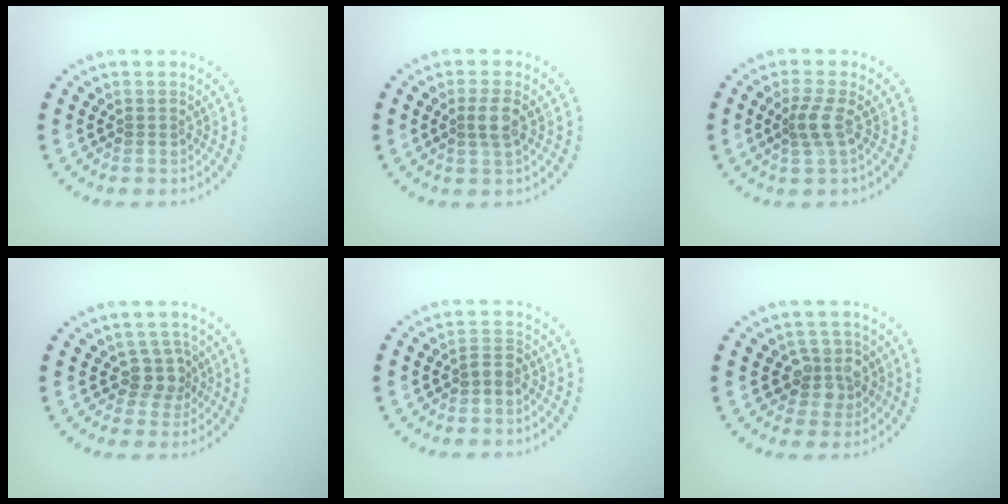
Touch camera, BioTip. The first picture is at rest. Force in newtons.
{"total": 1.9, "press": 1.6, "slide": 0.9}
{"total": 2.1, "press": 1.5, "slide": 1.5}
{"total": 2.5, "press": 2.0, "slide": 1.4}
{"total": 1.3, "press": 1.1, "slide": 0.6}
{"total": 3.0, "press": 2.7, "slide": 1.2}